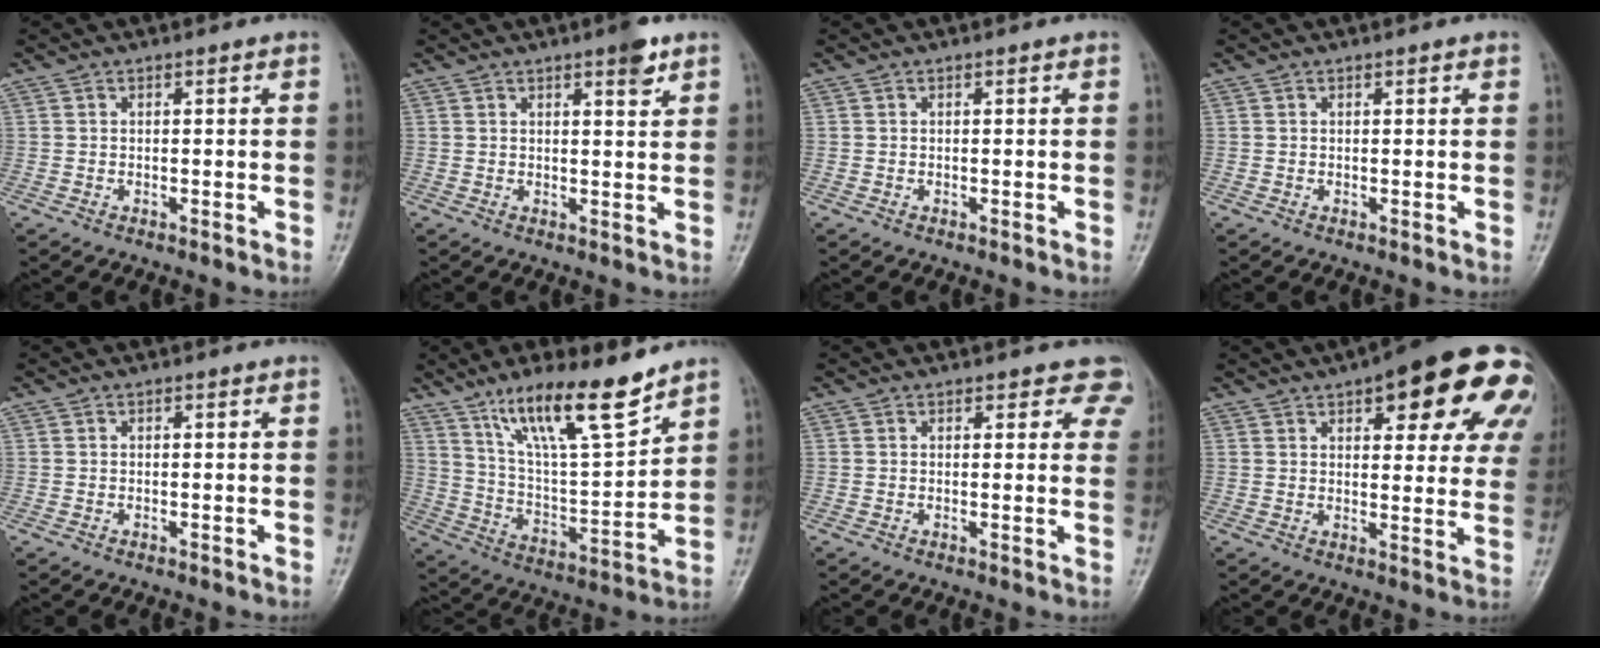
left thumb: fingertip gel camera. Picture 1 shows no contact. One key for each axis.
{"total": 3.8, "fx": 2.5, "fy": 0.8, "fz": 2.8, "tx": -0.034, "ty": -0.014, "tz": 0.034}
{"total": 0.0}
{"total": 0.8, "fx": 0.5, "fy": 0.2, "fz": 0.6, "tx": -0.007, "ty": 0.000, "tz": 0.005}
{"total": 0.0}
{"total": 16.5, "fx": 11.6, "fy": 3.6, "fz": 11.2, "tx": -0.175, "ty": -0.066, "tz": 0.218}
{"total": 5.1, "fx": 4.1, "fy": 2.7, "fz": 1.6, "tx": 0.025, "ty": -0.014, "tz": 0.028}
{"total": 22.1, "fx": 10.4, "fy": 8.2, "fz": 17.7, "tx": -0.196, "ty": -0.006, "tz": 0.125}